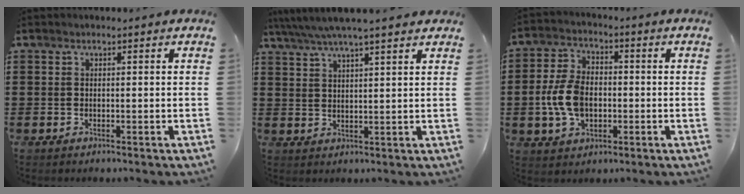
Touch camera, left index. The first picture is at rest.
{"total": 5.0, "force": [4.2, 0.2, 2.7], "torque": [-0.064, -0.013, 0.073]}
{"total": 8.2, "force": [-1.3, 5.3, 6.1], "torque": [-0.152, 0.005, -0.031]}